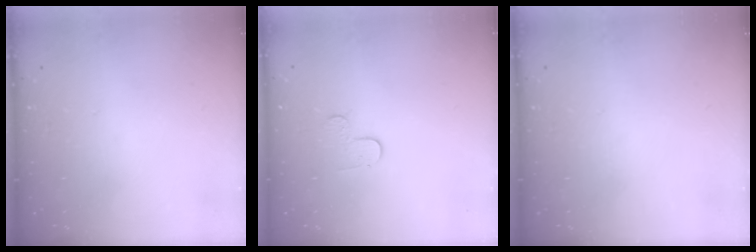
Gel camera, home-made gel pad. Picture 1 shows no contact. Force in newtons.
{"total": 3.7, "press": 3.7, "slide": 0.4}
{"total": 0.0}